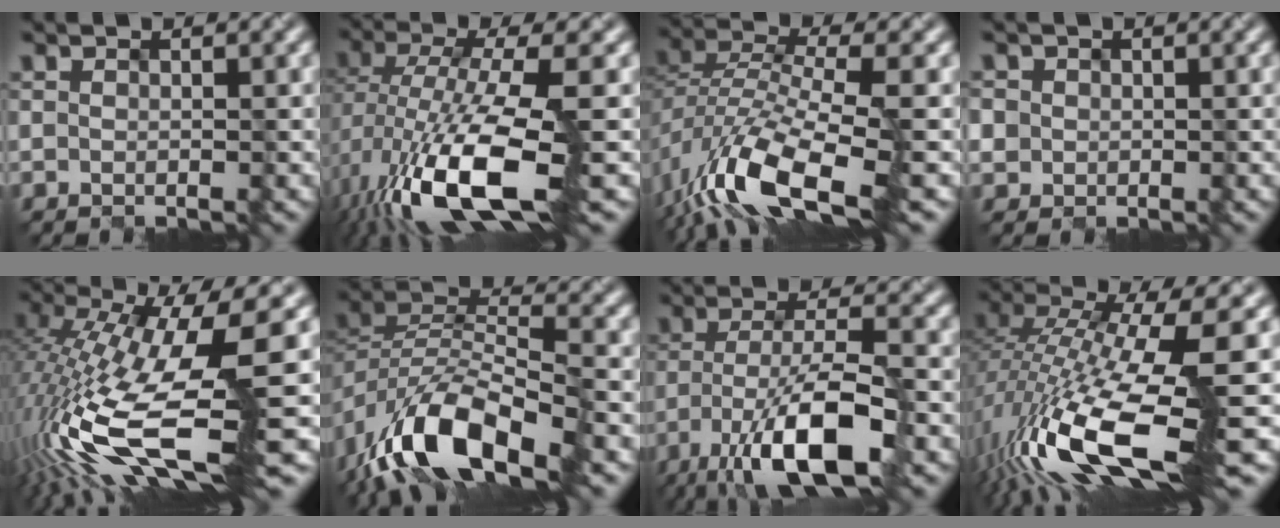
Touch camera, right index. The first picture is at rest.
{"total": 13.2, "force": [-4.4, 4.2, 11.7], "torque": [-0.230, -0.009, -0.072]}
{"total": 10.5, "force": [-5.4, 3.9, 8.1], "torque": [-0.162, 0.000, -0.108]}
{"total": 1.3, "force": [0.1, 1.3, -0.1], "torque": [0.003, -0.005, 0.007]}
{"total": 15.2, "force": [-4.0, 4.0, 14.1], "torque": [-0.290, -0.012, -0.061]}
{"total": 11.3, "force": [-7.1, 4.9, 7.3], "torque": [-0.131, -0.006, -0.135]}
{"total": 10.0, "force": [-5.2, 2.8, 8.1], "torque": [-0.147, -0.007, -0.092]}
{"total": 14.5, "force": [-4.1, 4.1, 13.3], "torque": [-0.277, -0.010, -0.066]}